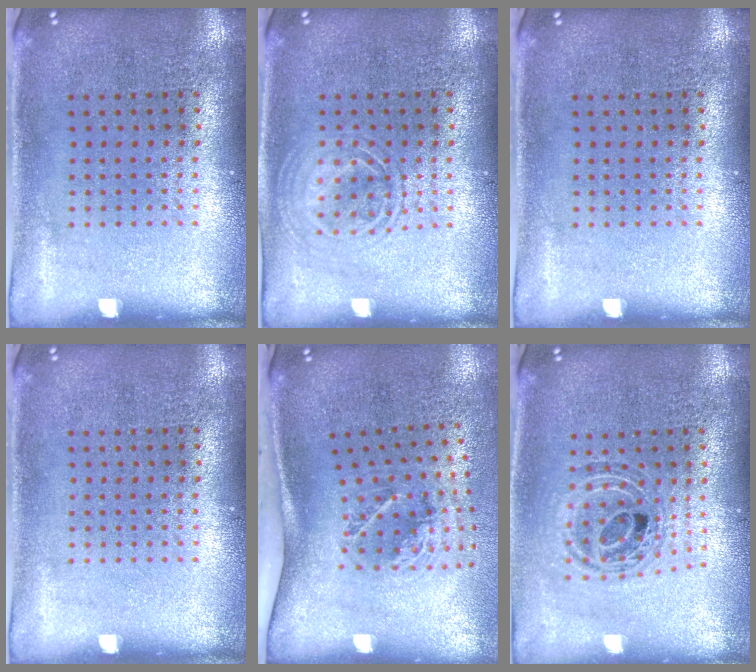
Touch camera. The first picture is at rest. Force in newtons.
{"total": 1.2, "press": 1.2, "slide": 0.2}
{"total": 0.0}
{"total": 0.0}
{"total": 2.0, "press": 1.3, "slide": 1.6}
{"total": 0.8, "press": 0.8, "slide": 0.2}